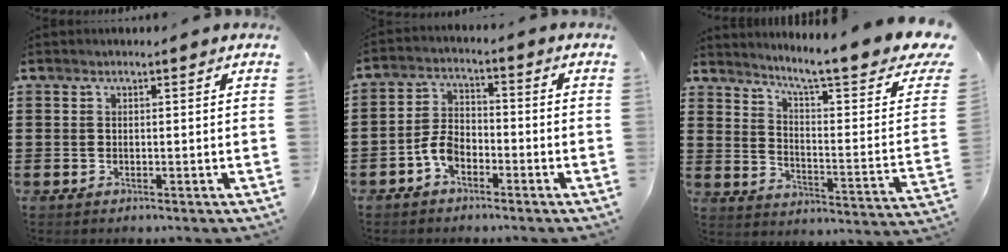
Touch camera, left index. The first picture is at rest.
{"total": 4.8, "force": [-2.6, 2.7, 2.9], "torque": [-0.074, 0.006, -0.056]}
{"total": 8.5, "force": [6.3, 0.1, 5.7], "torque": [-0.110, -0.049, 0.093]}